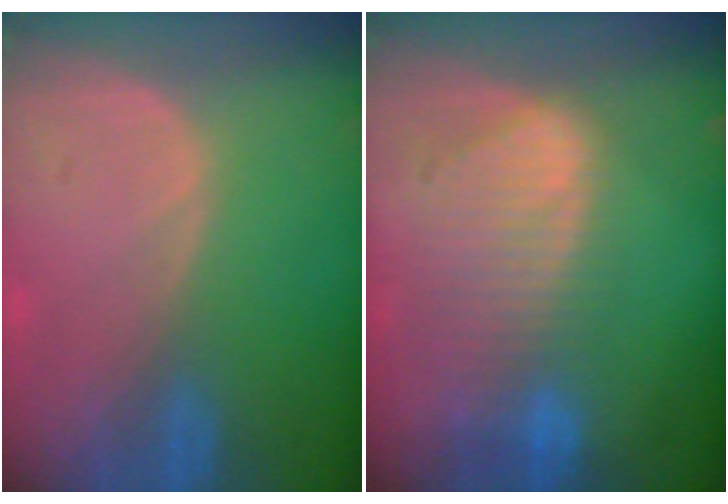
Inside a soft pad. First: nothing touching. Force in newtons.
{"total": 9.2, "press": 8.1, "slide": 4.4}